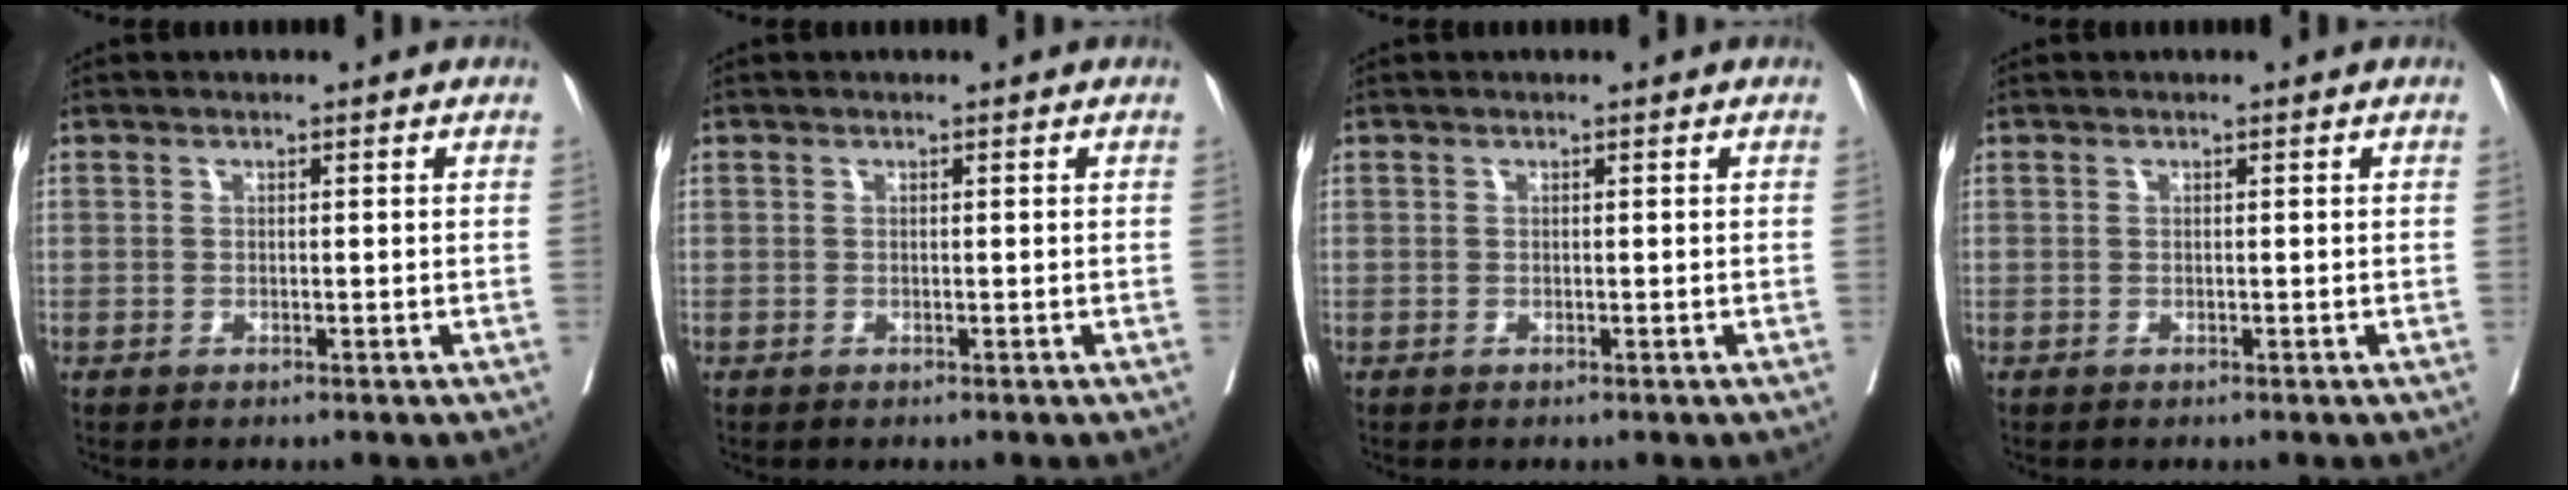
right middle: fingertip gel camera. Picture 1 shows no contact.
{"total": 0.0}
{"total": 0.0}
{"total": 0.0}